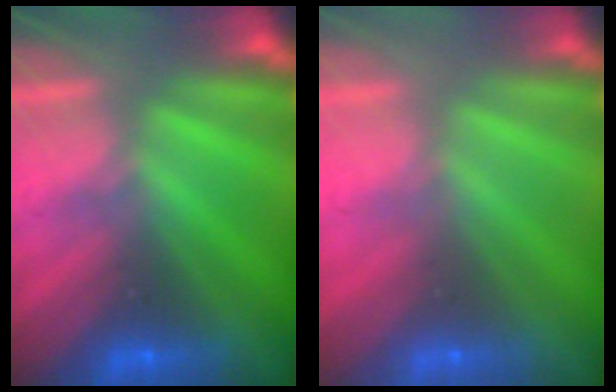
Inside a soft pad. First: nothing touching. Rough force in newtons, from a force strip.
{"total": 2.9}